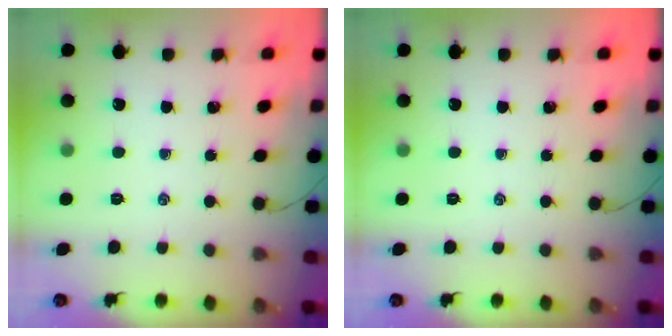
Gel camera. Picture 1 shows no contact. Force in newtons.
{"total": 0.0}